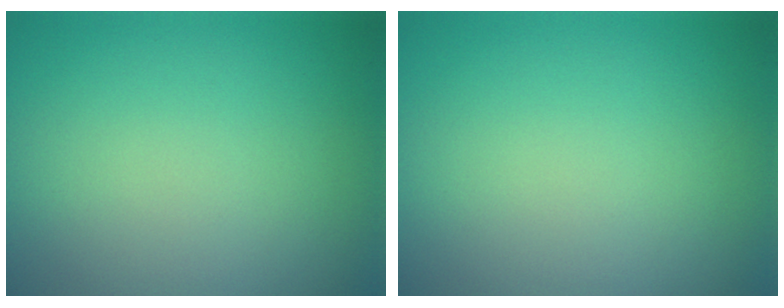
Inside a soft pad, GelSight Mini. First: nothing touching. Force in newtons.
{"total": 0.0}